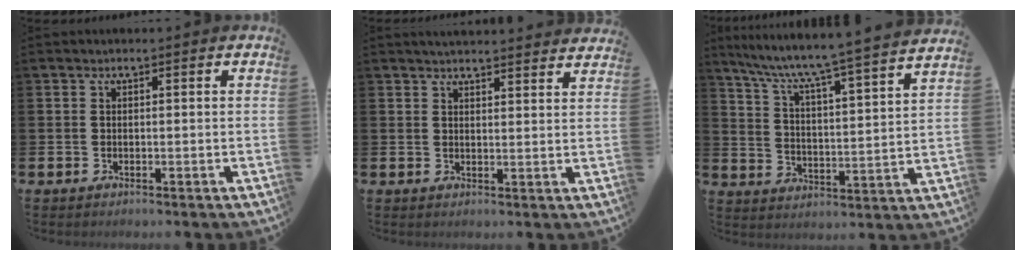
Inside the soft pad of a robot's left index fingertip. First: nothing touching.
{"total": 3.5, "force": [3.5, 0.0, 0.2], "torque": [-0.008, -0.019, 0.064]}
{"total": 6.5, "force": [6.0, -0.2, 2.4], "torque": [-0.077, -0.057, 0.095]}